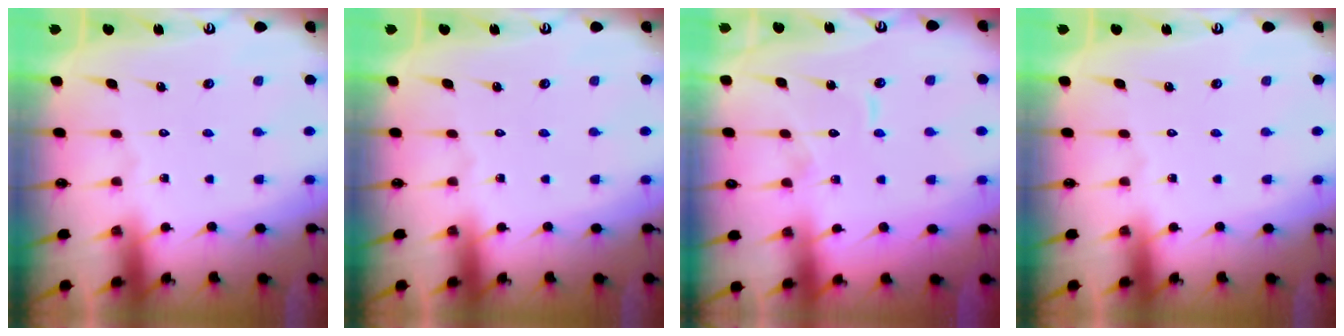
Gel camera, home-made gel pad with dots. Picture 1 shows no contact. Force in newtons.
{"total": 0.0}
{"total": 6.7, "press": 6.7, "slide": 0.6}
{"total": 0.0}